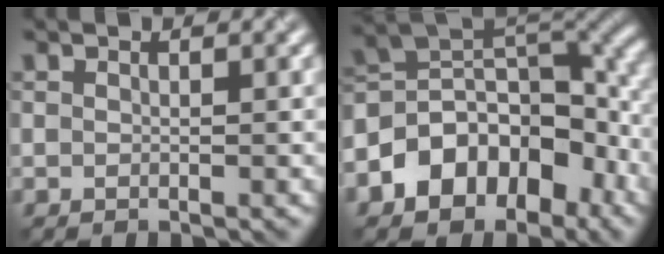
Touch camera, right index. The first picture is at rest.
{"total": 11.1, "force": [-3.8, 7.7, 7.0], "torque": [-0.115, 0.012, -0.072]}